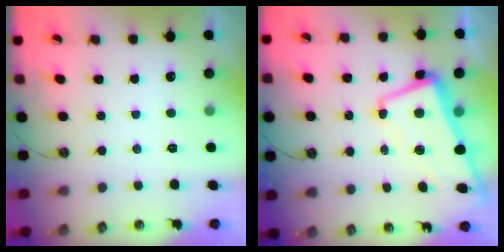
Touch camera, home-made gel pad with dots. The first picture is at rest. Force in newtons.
{"total": 1.8, "press": 1.3, "slide": 1.2}